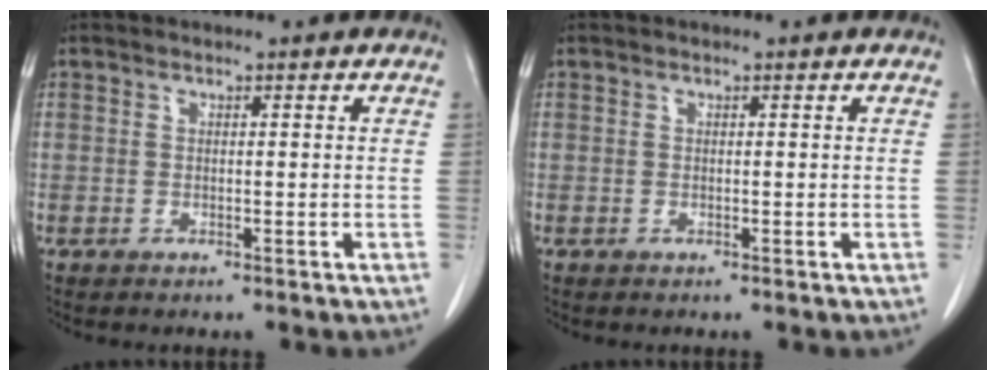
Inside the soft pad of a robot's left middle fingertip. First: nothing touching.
{"total": 0.0}